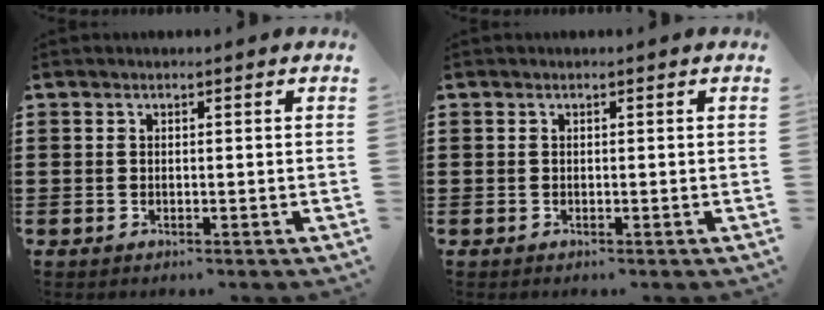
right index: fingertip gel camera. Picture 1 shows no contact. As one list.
[{"total": 0.0}]